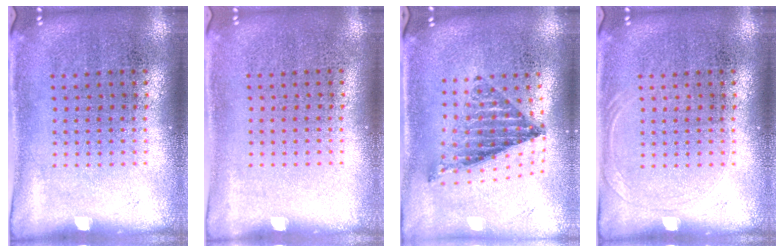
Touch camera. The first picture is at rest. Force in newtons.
{"total": 0.0}
{"total": 1.0, "press": 1.0, "slide": 0.2}
{"total": 0.9, "press": 0.8, "slide": 0.3}